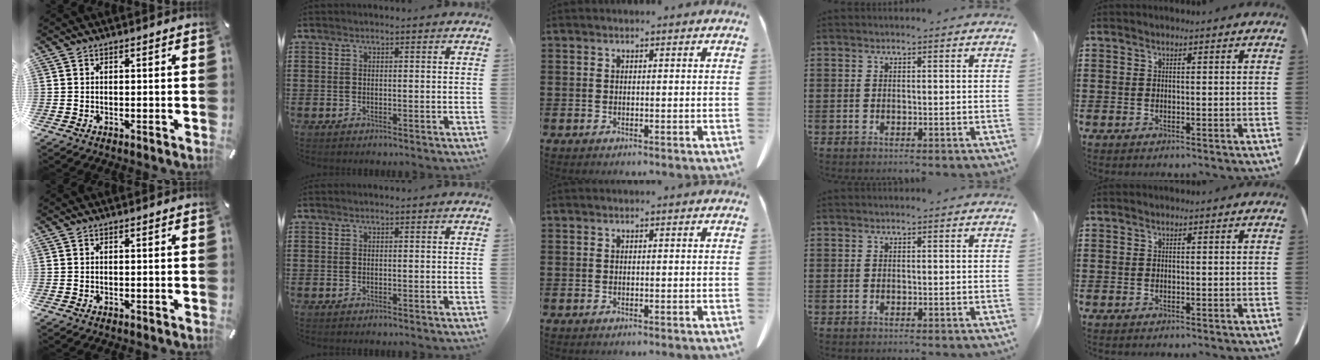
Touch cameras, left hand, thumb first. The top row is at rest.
{}